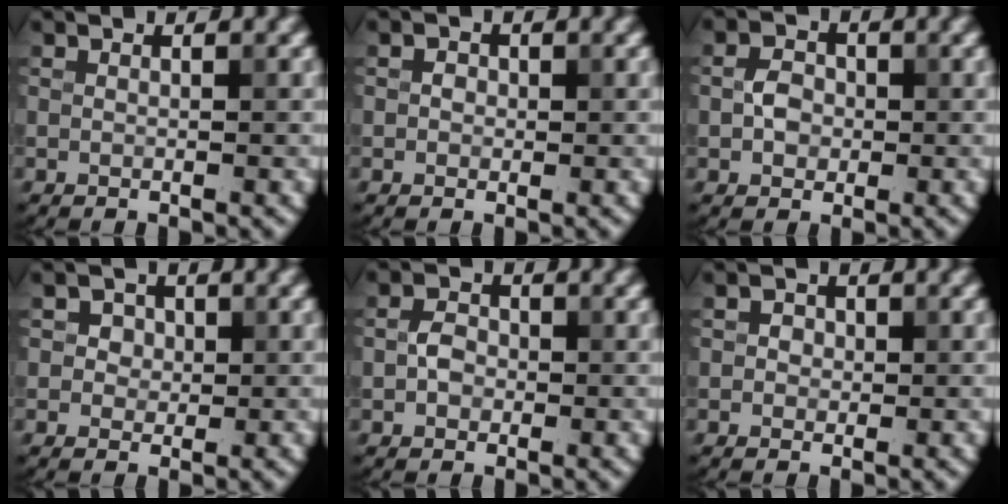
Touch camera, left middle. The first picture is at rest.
{"total": 0.9, "force": [0.1, 0.8, 0.4], "torque": [-0.003, -0.003, -0.003]}
{"total": 2.3, "force": [-0.2, 1.9, 1.3], "torque": [-0.021, 0.004, -0.011]}
{"total": 2.3, "force": [0.9, 1.8, 1.0], "torque": [-0.011, 0.005, 0.005]}
{"total": 2.0, "force": [-0.4, 1.6, 1.2], "torque": [-0.022, 0.004, -0.012]}
{"total": 1.2, "force": [0.1, 1.1, 0.5], "torque": [0.000, 0.000, -0.005]}